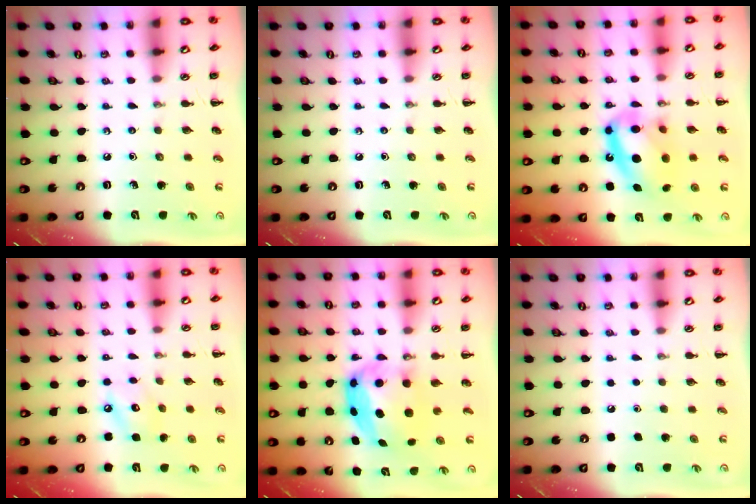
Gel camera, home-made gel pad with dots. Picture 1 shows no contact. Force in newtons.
{"total": 0.0}
{"total": 15.1, "press": 14.7, "slide": 3.7}
{"total": 6.4, "press": 6.4, "slide": 0.4}
{"total": 6.1, "press": 6.0, "slide": 0.7}
{"total": 1.6, "press": 1.6, "slide": 0.1}